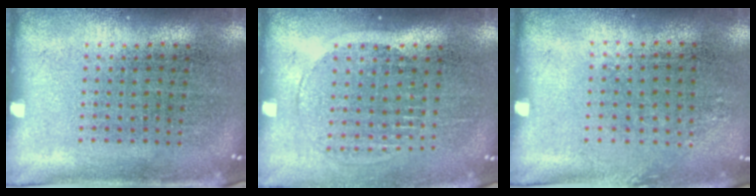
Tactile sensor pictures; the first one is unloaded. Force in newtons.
{"total": 1.4, "press": 1.2, "slide": 0.7}
{"total": 0.7, "press": 0.6, "slide": 0.4}